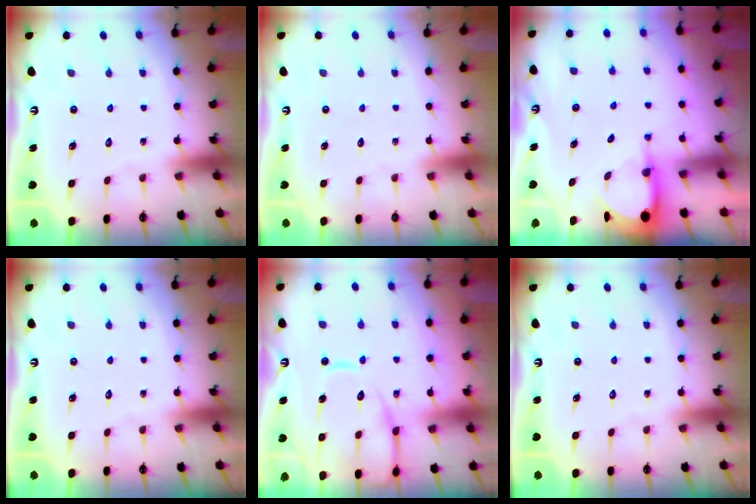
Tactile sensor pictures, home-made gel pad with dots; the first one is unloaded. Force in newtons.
{"total": 0.0}
{"total": 3.6, "press": 3.6, "slide": 0.3}
{"total": 0.0}
{"total": 12.5, "press": 12.5, "slide": 1.2}
{"total": 0.0}